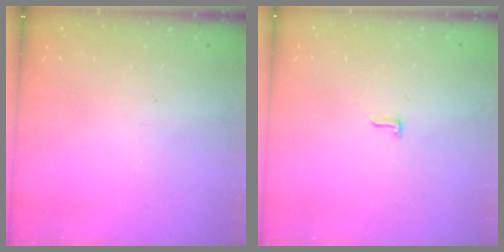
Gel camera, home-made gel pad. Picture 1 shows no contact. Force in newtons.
{"total": 3.7, "press": 3.3, "slide": 1.7}